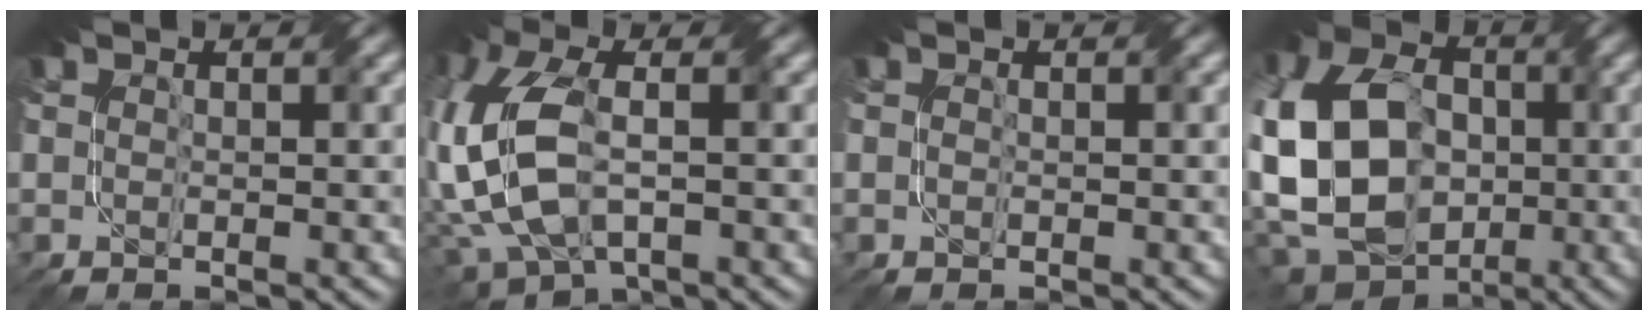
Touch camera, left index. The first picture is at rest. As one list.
[{"total": 9.8, "force": [-1.4, 5.5, 8.0], "torque": [-0.199, -0.009, -0.030]}, {"total": 0.0}, {"total": 16.2, "force": [-2.1, 12.7, 9.9], "torque": [-0.232, -0.002, -0.041]}]